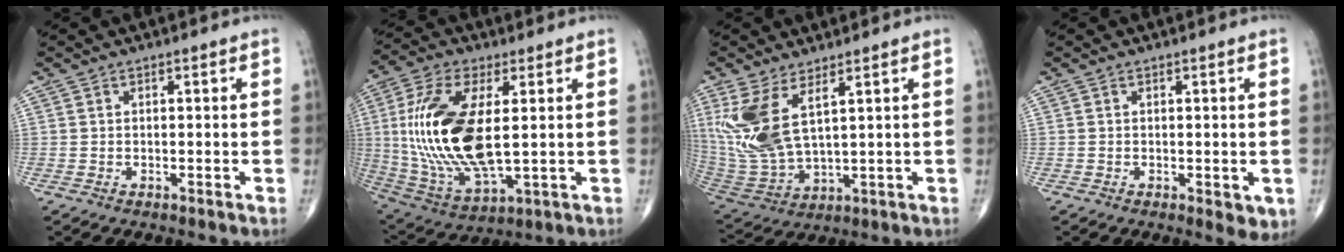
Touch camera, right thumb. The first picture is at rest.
{"total": 21.6, "force": [1.9, 9.6, 19.3], "torque": [-0.408, -0.017, 0.044]}
{"total": 13.4, "force": [5.2, 5.6, 11.0], "torque": [-0.246, -0.028, 0.122]}
{"total": 3.3, "force": [-0.8, 1.5, 2.8], "torque": [-0.023, -0.006, -0.007]}